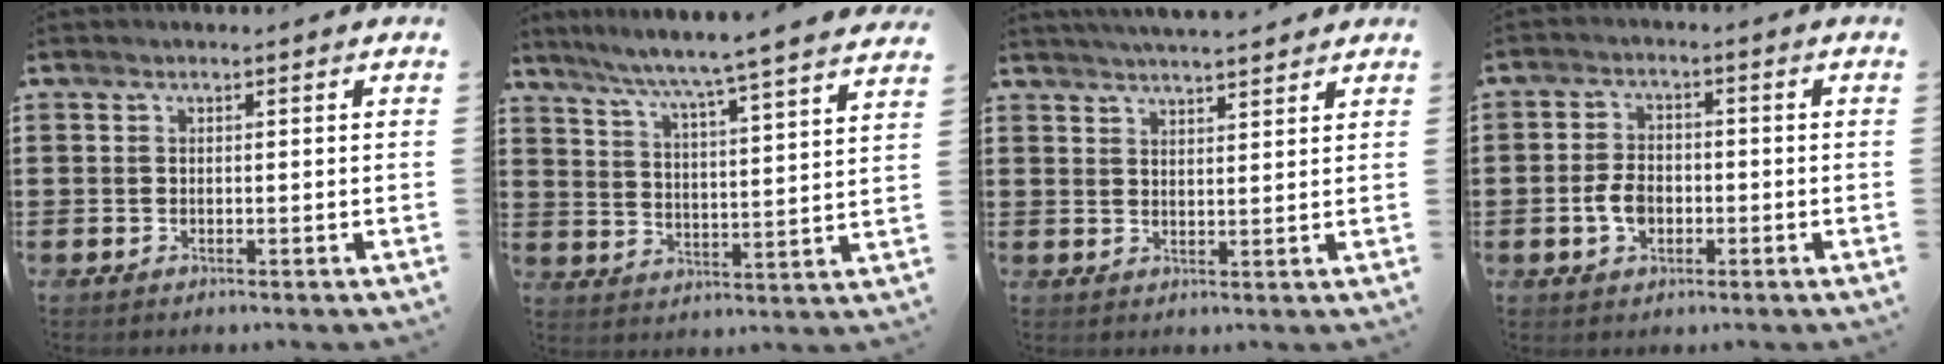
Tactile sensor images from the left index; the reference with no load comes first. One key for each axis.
{"total": 5.5, "fx": 4.8, "fy": -1.6, "fz": 2.1, "tx": -0.062, "ty": -0.048, "tz": 0.072}
{"total": 3.2, "fx": 3.2, "fy": -0.2, "fz": 0.5, "tx": -0.019, "ty": -0.009, "tz": 0.058}
{"total": 4.3, "fx": -1.1, "fy": 2.8, "fz": 3.0, "tx": -0.078, "ty": -0.002, "tz": -0.026}